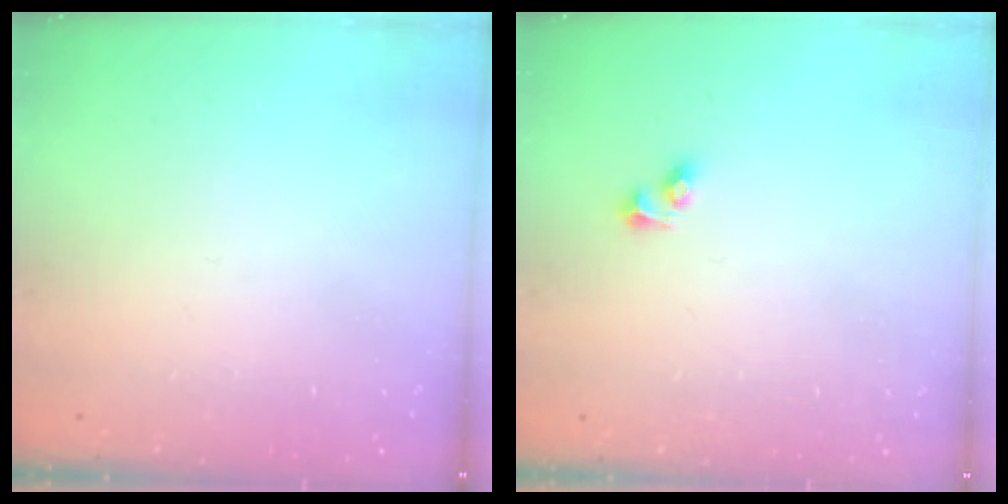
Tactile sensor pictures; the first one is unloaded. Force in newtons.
{"total": 2.7, "press": 2.4, "slide": 1.1}